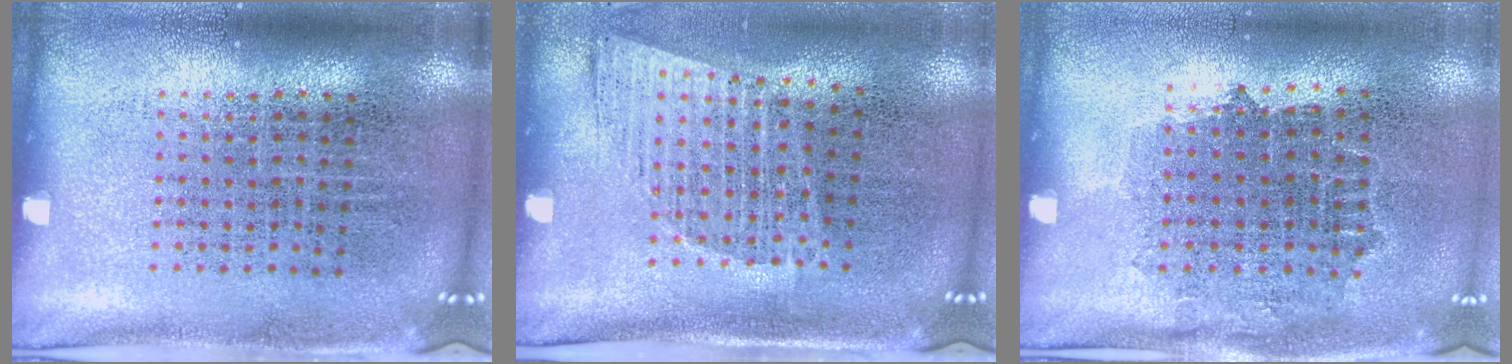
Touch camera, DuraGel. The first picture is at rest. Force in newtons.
{"total": 1.2, "press": 1.1, "slide": 0.6}
{"total": 0.8, "press": 0.8, "slide": 0.4}